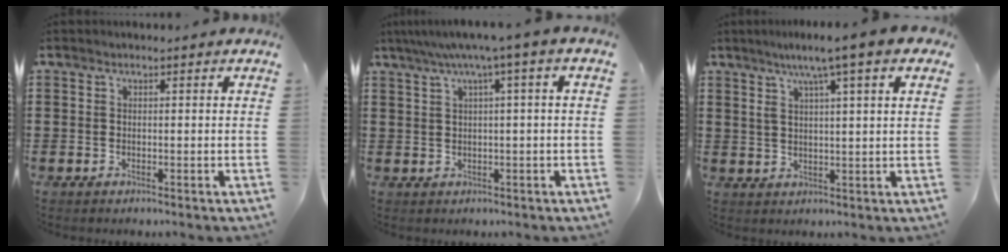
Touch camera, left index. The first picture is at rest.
{"total": 4.0, "force": [0.8, -0.5, 3.8], "torque": [-0.076, -0.004, 0.008]}
{"total": 6.4, "force": [3.7, 0.1, 5.2], "torque": [-0.113, -0.003, 0.057]}